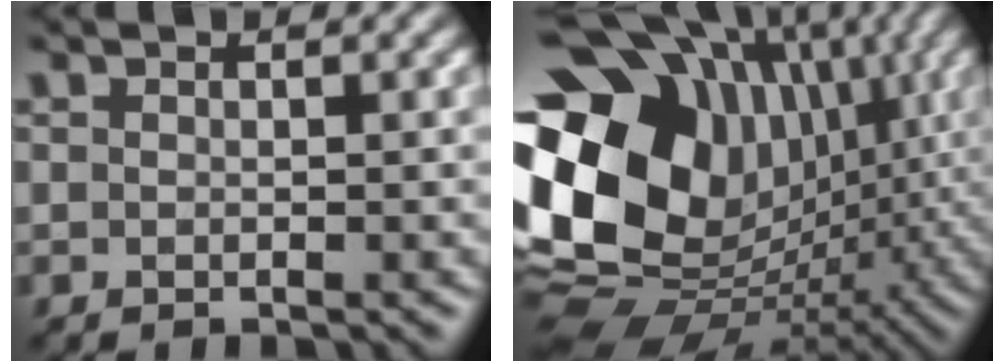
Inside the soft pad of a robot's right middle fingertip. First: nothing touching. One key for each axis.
{"total": 19.2, "fx": 2.2, "fy": 15.1, "fz": 11.7, "tx": -0.246, "ty": 0.008, "tz": 0.060}